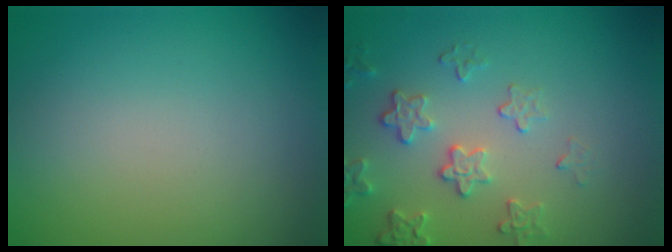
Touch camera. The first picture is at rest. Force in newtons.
{"total": 3.1, "press": 2.9, "slide": 1.2}